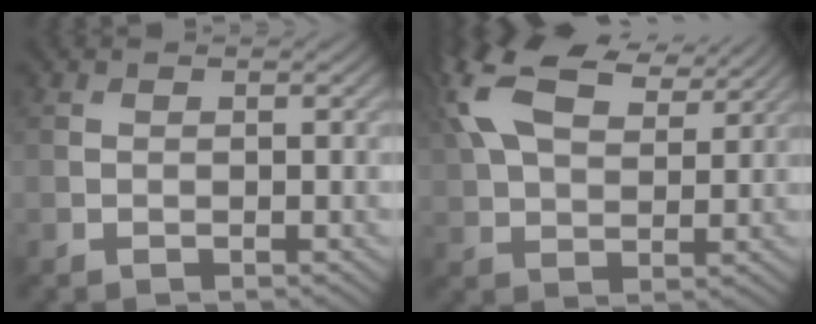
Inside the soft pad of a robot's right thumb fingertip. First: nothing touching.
{"total": 13.4, "force": [6.7, 6.7, 9.5], "torque": [-0.229, 0.027, 0.124]}